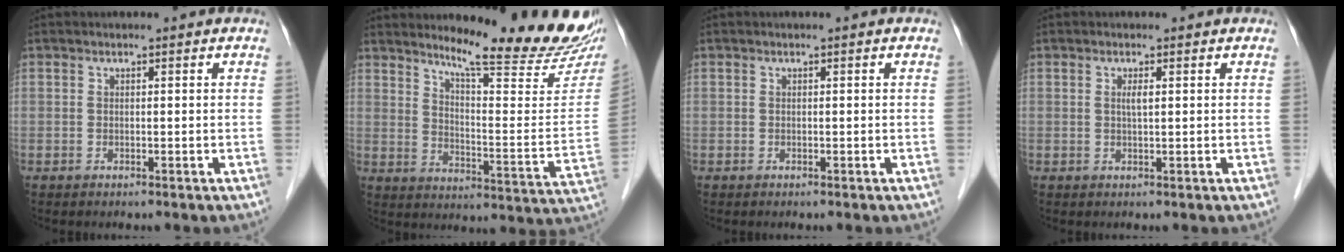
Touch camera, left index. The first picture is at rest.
{"total": 19.6, "force": [17.6, 0.8, 8.7], "torque": [-0.123, -0.102, 0.223]}
{"total": 0.0}
{"total": 1.2, "force": [0.4, 0.1, 1.2], "torque": [-0.027, 0.000, 0.007]}